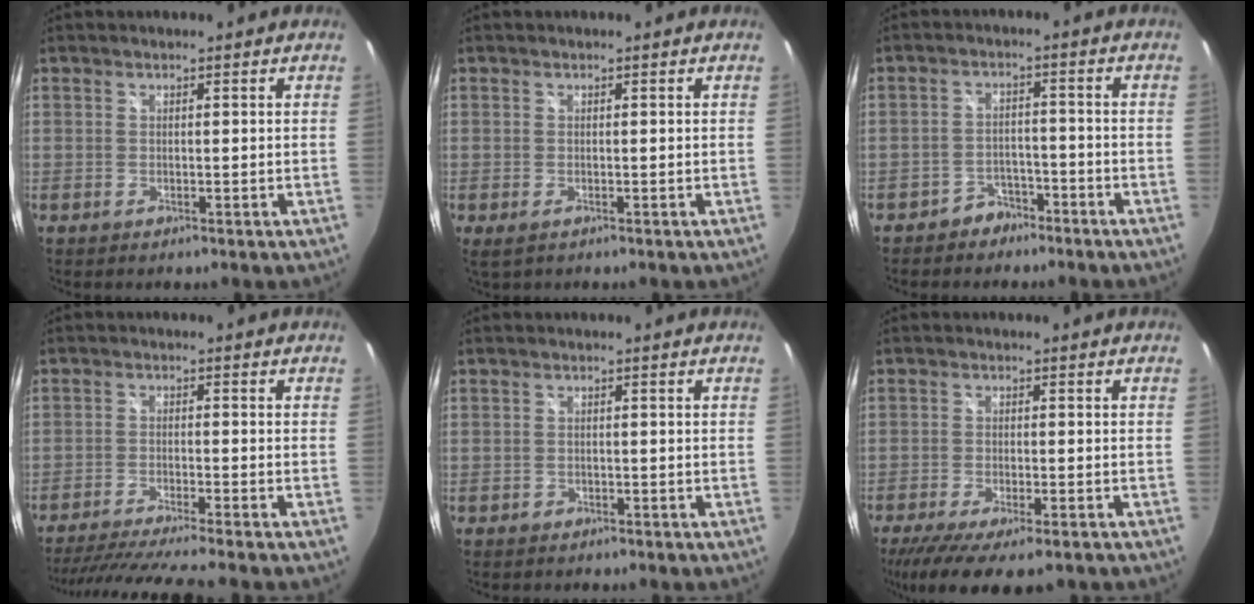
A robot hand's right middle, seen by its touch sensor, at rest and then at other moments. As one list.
[{"total": 1.5, "force": [-0.5, 0.8, 1.1], "torque": [-0.025, -0.007, -0.005]}, {"total": 4.6, "force": [-3.6, 2.8, 0.5], "torque": [-0.016, 0.019, -0.054]}, {"total": 12.6, "force": [-11.0, -0.5, 6.2], "torque": [-0.129, -0.021, -0.178]}, {"total": 1.3, "force": [-0.9, 0.9, 0.2], "torque": [-0.008, 0.002, -0.011]}, {"total": 11.8, "force": [-8.7, 3.0, 7.4], "torque": [-0.159, -0.047, -0.141]}]